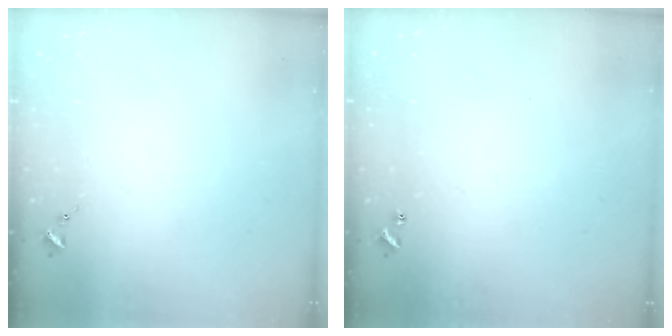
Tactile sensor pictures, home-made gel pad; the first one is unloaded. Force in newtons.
{"total": 1.0, "press": 1.0, "slide": 0.2}